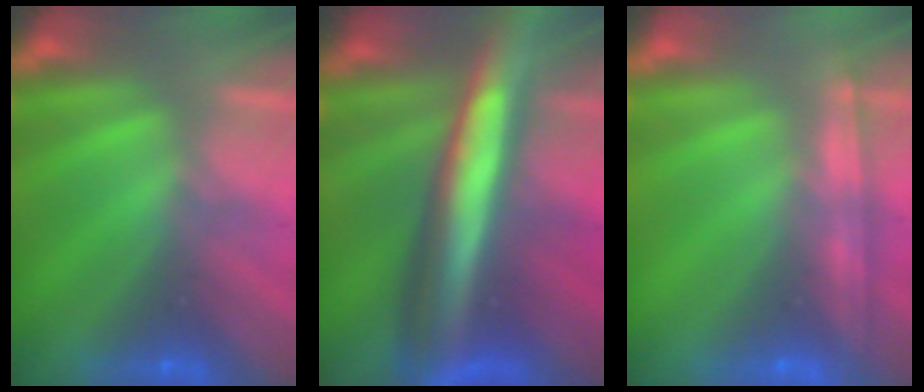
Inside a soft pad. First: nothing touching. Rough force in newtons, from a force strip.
{"total": 7.5}
{"total": 1.2}